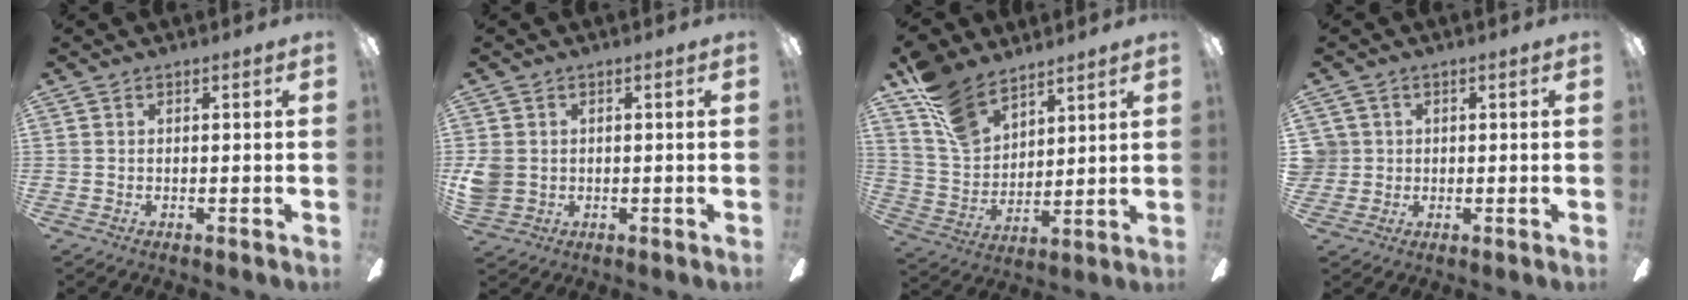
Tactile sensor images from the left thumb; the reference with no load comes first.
{"total": 4.4, "force": [0.1, 4.0, 2.0], "torque": [-0.044, 0.003, 0.001]}
{"total": 13.9, "force": [10.6, 7.5, 5.1], "torque": [-0.118, -0.053, 0.211]}
{"total": 3.4, "force": [0.5, 3.4, 0.3], "torque": [-0.008, 0.006, 0.008]}